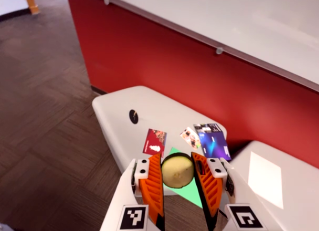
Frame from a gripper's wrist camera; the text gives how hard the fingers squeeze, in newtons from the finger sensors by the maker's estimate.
{"total": 11.8, "left": 13.7, "right": 9.9}